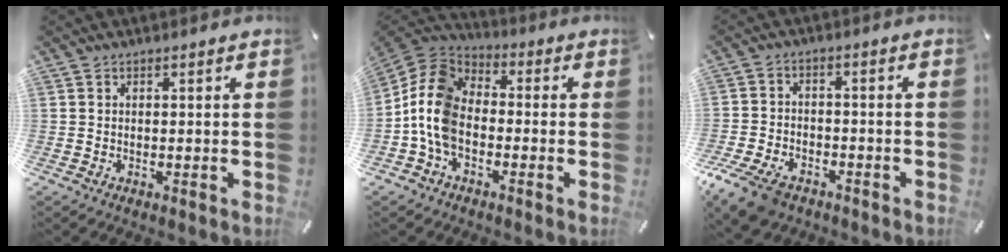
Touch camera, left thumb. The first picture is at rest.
{"total": 11.8, "force": [-3.9, 8.3, 7.5], "torque": [-0.176, 0.017, -0.077]}
{"total": 8.9, "force": [-5.7, 5.2, 4.3], "torque": [-0.096, 0.023, -0.106]}